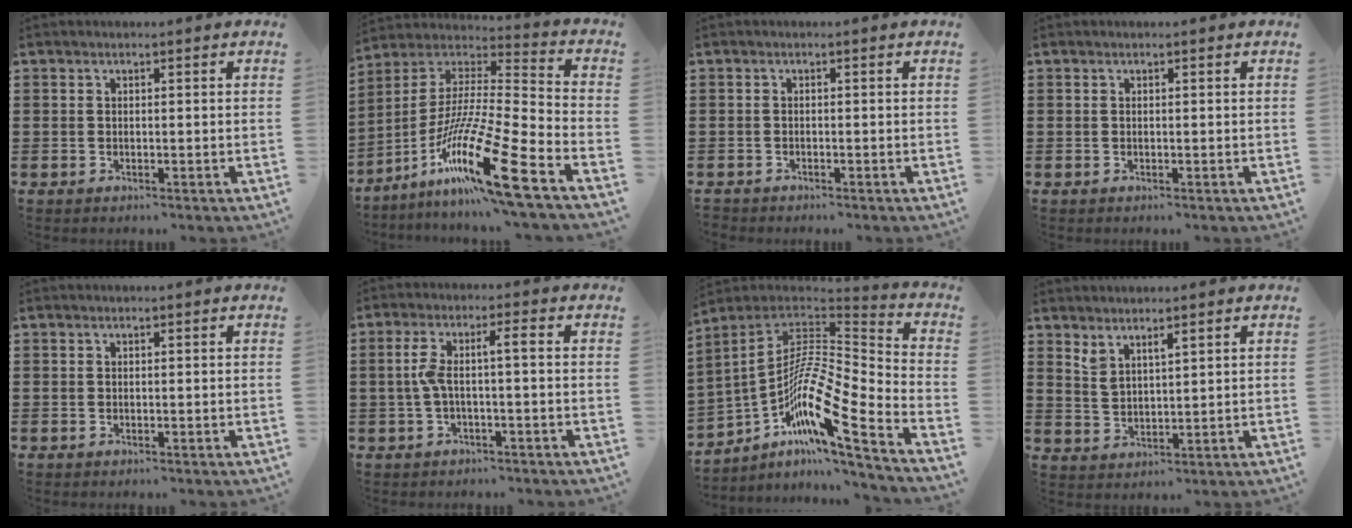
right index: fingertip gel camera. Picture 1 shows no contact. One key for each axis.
{"total": 18.8, "fx": -11.6, "fy": 1.0, "fz": 14.8, "tx": -0.293, "ty": 0.012, "tz": -0.214}
{"total": 0.9, "fx": -0.9, "fy": 0.3, "fz": -0.1, "tx": 0.001, "ty": 0.003, "tz": -0.020}
{"total": 0.0}
{"total": 0.0}
{"total": 4.5, "fx": -0.5, "fy": 0.6, "fz": 4.5, "tx": -0.098, "ty": -0.001, "tz": -0.020}
{"total": 12.5, "fx": -5.5, "fy": 2.4, "fz": 10.9, "tx": -0.235, "ty": -0.027, "tz": -0.123}
{"total": 2.6, "fx": 2.2, "fy": 0.8, "fz": 1.1, "tx": -0.028, "ty": 0.005, "tz": 0.042}